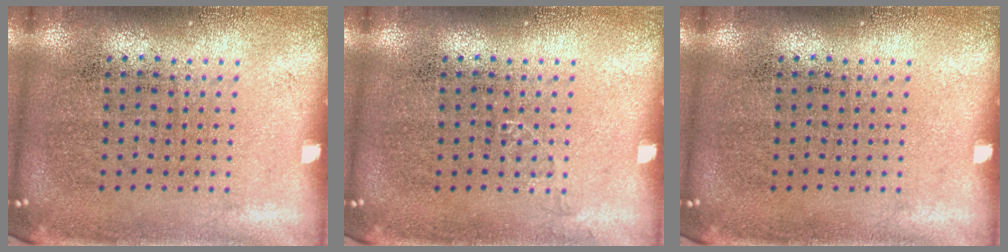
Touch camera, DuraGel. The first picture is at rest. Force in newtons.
{"total": 0.6, "press": 0.6, "slide": 0.1}
{"total": 0.0}